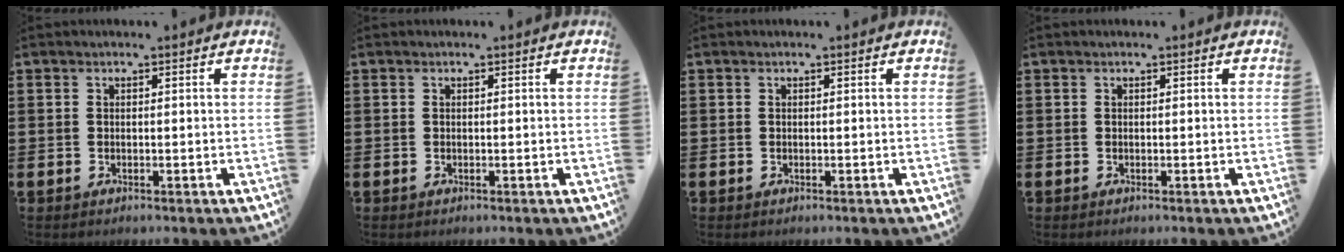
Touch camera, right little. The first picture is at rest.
{"total": 0.0}
{"total": 0.0}
{"total": 0.0}